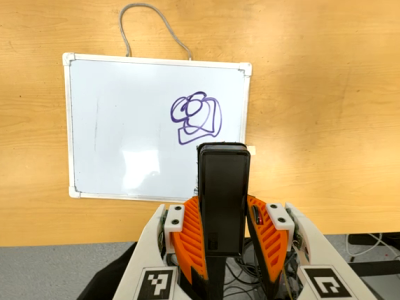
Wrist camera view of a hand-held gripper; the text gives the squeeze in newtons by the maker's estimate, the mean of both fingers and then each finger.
{"total": 4.9, "left": 3.2, "right": 6.6}